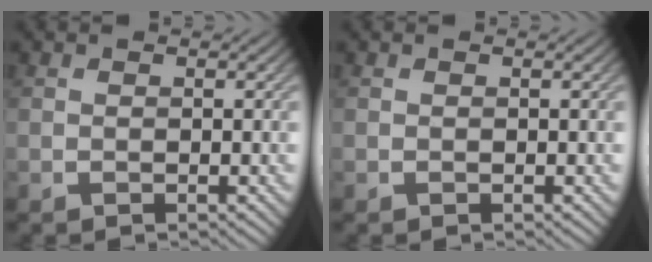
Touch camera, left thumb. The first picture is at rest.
{"total": 0.0}